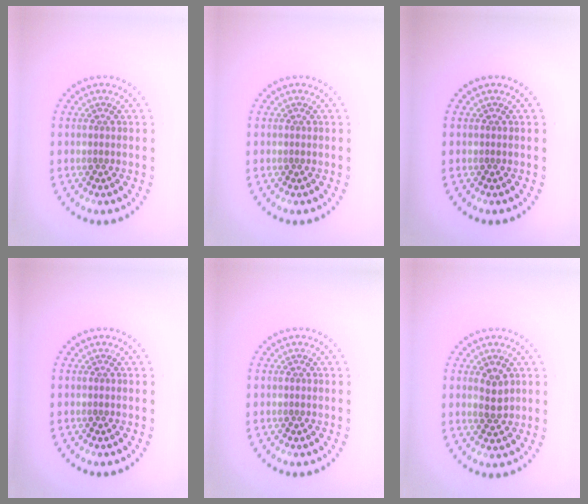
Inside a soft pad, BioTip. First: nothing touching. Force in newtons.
{"total": 0.0}
{"total": 0.0}
{"total": 0.0}
{"total": 0.0}
{"total": 2.1, "press": 2.1, "slide": 0.5}